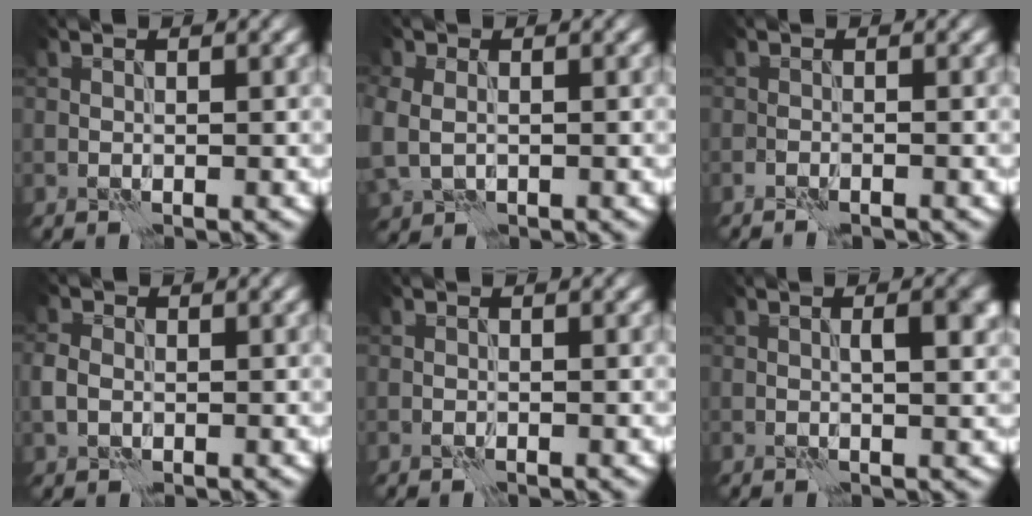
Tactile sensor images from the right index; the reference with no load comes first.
{"total": 3.7, "force": [-0.4, 2.9, 2.3], "torque": [-0.057, -0.007, 0.011]}
{"total": 1.0, "force": [-1.0, -0.1, 0.3], "torque": [-0.012, 0.000, -0.015]}
{"total": 1.8, "force": [0.2, 1.5, 1.0], "torque": [-0.025, 0.003, 0.000]}
{"total": 0.0}
{"total": 2.8, "force": [0.4, 0.7, 2.7], "torque": [-0.040, 0.002, 0.007]}